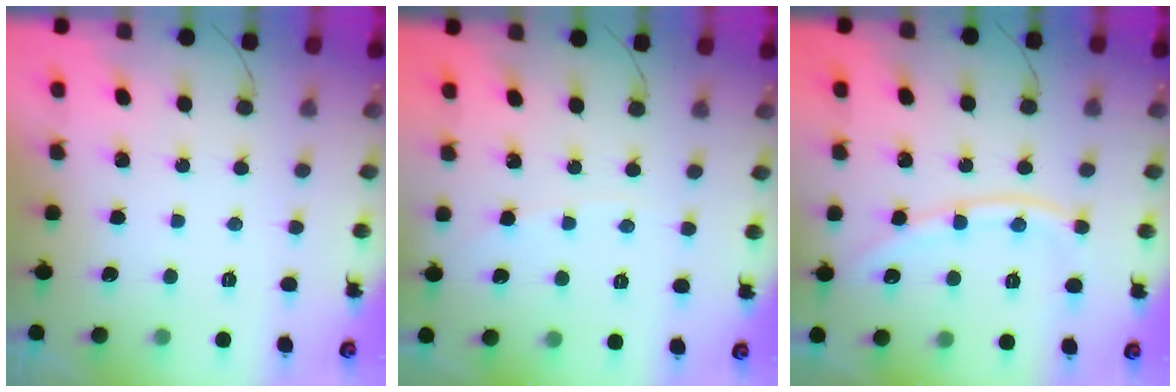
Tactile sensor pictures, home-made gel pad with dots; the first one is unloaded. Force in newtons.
{"total": 1.8, "press": 1.8, "slide": 0.3}
{"total": 10.9, "press": 10.9, "slide": 1.3}